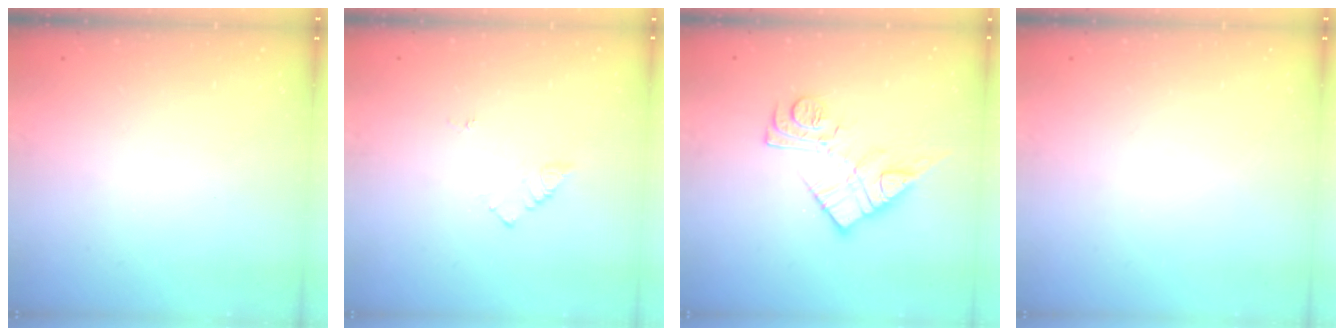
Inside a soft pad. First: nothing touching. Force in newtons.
{"total": 4.0, "press": 4.0, "slide": 0.5}
{"total": 13.5, "press": 13.5, "slide": 0.8}
{"total": 0.0}